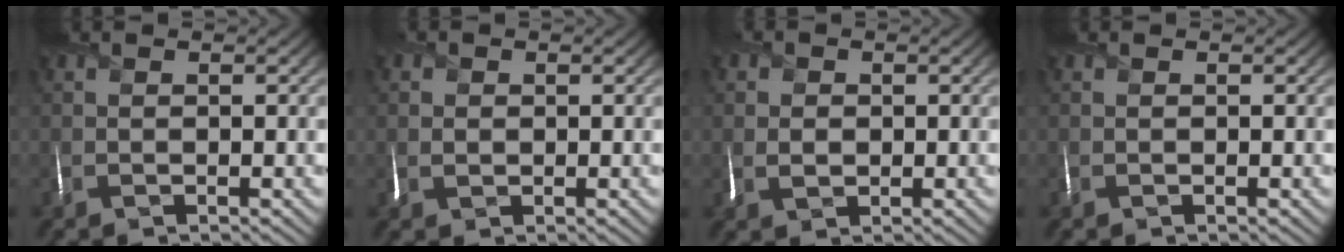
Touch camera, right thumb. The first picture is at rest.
{"total": 1.4, "force": [0.2, 1.3, 0.6], "torque": [-0.012, -0.001, 0.004]}
{"total": 2.3, "force": [0.1, 1.9, 1.2], "torque": [-0.027, 0.000, 0.000]}
{"total": 0.0}